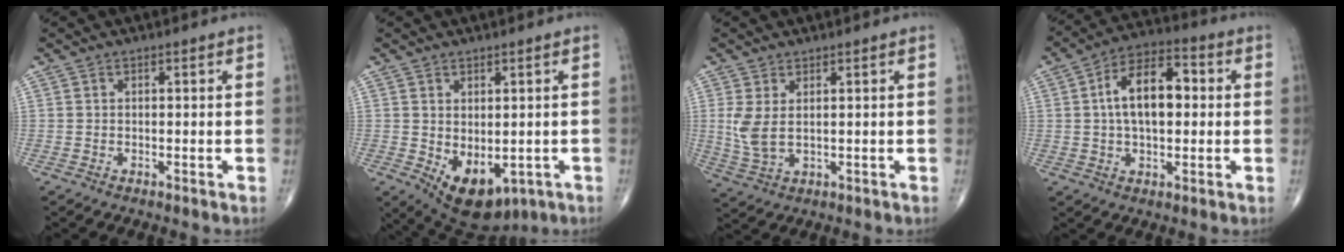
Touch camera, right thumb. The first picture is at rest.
{"total": 10.2, "force": [-2.7, 6.0, 7.8], "torque": [-0.099, -0.002, -0.016]}
{"total": 5.2, "force": [0.9, 2.6, 4.4], "torque": [-0.106, -0.005, 0.027]}
{"total": 12.6, "force": [1.2, 6.9, 10.4], "torque": [-0.163, 0.025, 0.011]}